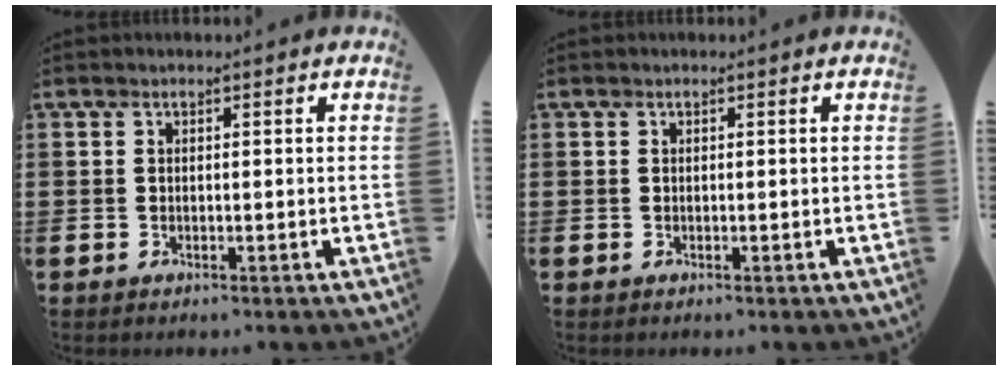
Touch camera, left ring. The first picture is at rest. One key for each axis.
{"total": 0.0}